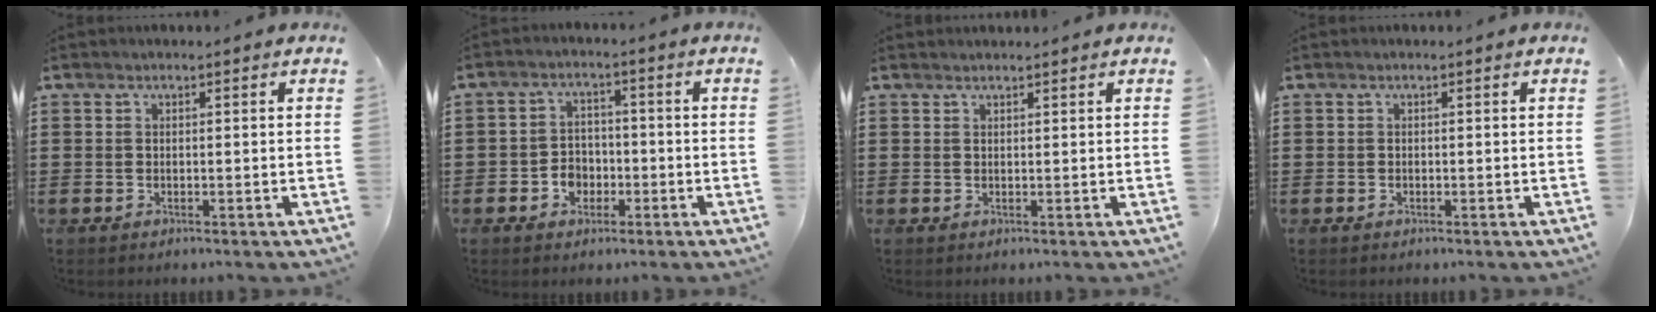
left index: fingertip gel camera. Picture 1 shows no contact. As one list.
[{"total": 3.8, "force": [-1.7, 3.0, 1.6], "torque": [-0.037, 0.007, -0.035]}, {"total": 0.8, "force": [0.7, 0.0, 0.1], "torque": [-0.004, -0.002, 0.015]}, {"total": 0.0}]